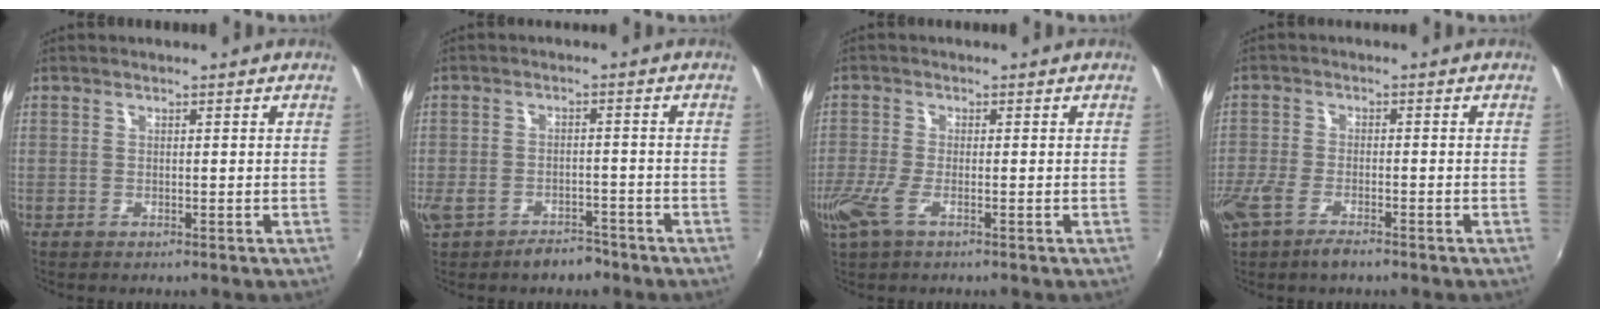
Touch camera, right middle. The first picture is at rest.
{"total": 7.7, "force": [-5.6, 4.1, 3.4], "torque": [-0.088, -0.005, -0.084]}
{"total": 5.3, "force": [-2.4, 1.6, 4.4], "torque": [-0.104, -0.015, -0.047]}
{"total": 7.5, "force": [-5.0, 2.8, 4.9], "torque": [-0.122, -0.021, -0.098]}